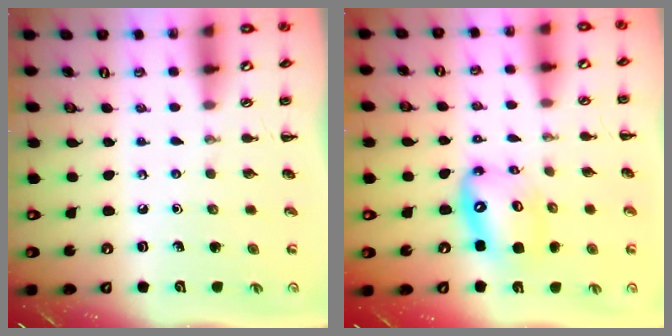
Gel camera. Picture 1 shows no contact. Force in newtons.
{"total": 12.7, "press": 12.2, "slide": 3.3}